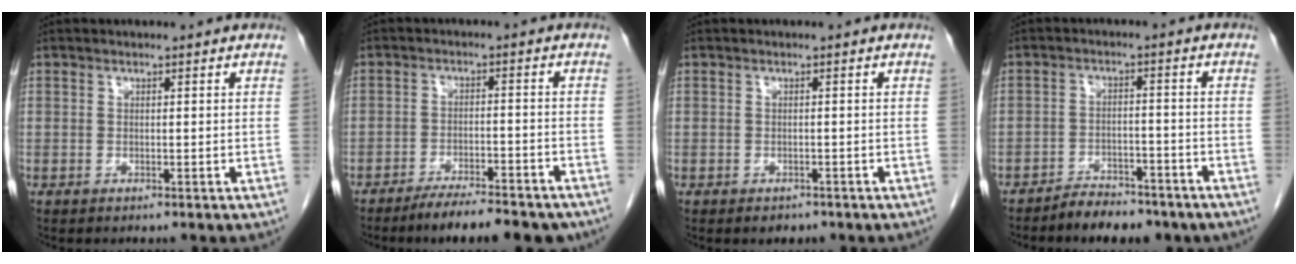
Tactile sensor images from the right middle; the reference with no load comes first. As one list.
[{"total": 11.0, "force": [-9.5, 1.9, 5.2], "torque": [-0.063, 0.000, -0.136]}, {"total": 1.6, "force": [-1.2, 0.9, 0.5], "torque": [-0.008, 0.001, -0.010]}, {"total": 6.9, "force": [-5.8, 2.7, 2.6], "torque": [-0.037, 0.003, -0.086]}]